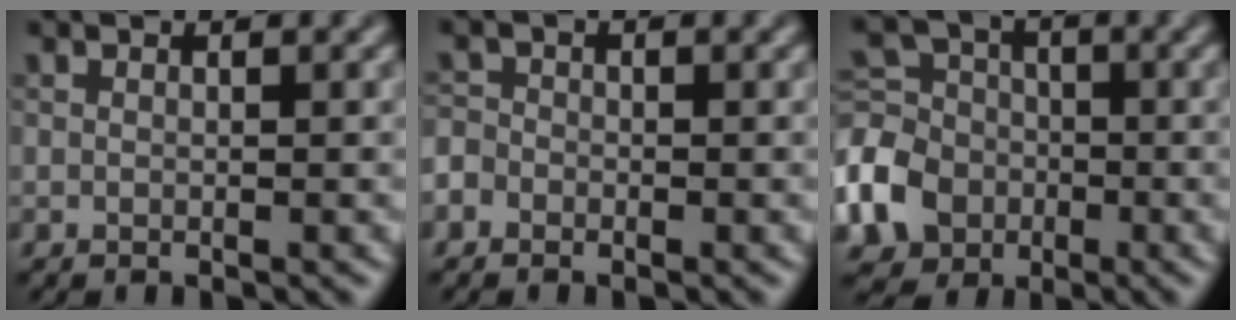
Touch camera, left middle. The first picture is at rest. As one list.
[{"total": 1.5, "force": [-0.9, 1.2, 0.4], "torque": [0.001, 0.007, -0.020]}, {"total": 7.3, "force": [-2.7, 6.0, 3.1], "torque": [-0.082, 0.003, -0.068]}]